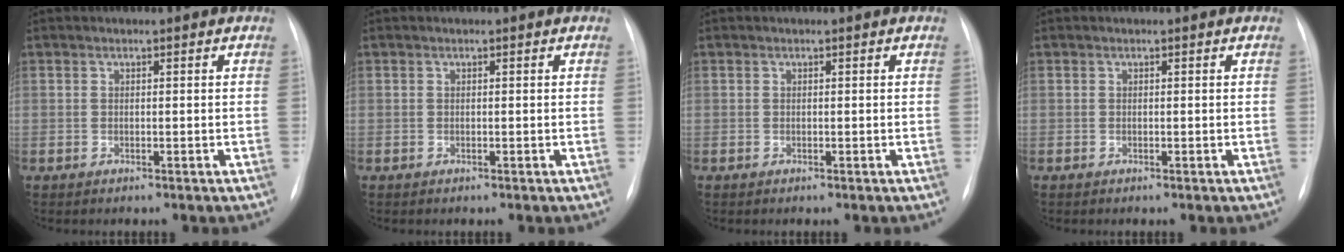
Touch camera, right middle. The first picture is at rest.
{"total": 0.0}
{"total": 0.0}
{"total": 0.0}